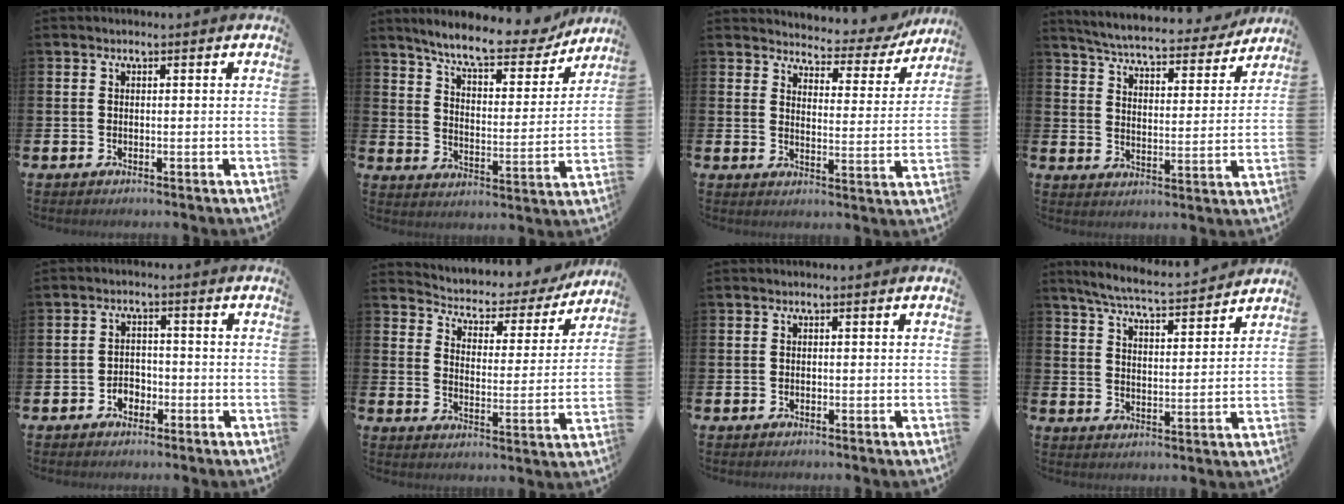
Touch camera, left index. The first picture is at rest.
{"total": 8.9, "force": [8.0, 1.8, 3.4], "torque": [-0.086, -0.052, 0.133]}
{"total": 4.2, "force": [4.0, 1.3, 0.5], "torque": [-0.019, -0.042, 0.060]}
{"total": 6.0, "force": [5.7, 0.7, 1.7], "torque": [-0.059, -0.040, 0.095]}
{"total": 2.4, "force": [-1.4, 1.7, 0.8], "torque": [-0.020, 0.005, -0.032]}
{"total": 4.0, "force": [3.6, 1.7, 0.4], "torque": [-0.035, -0.035, 0.052]}
{"total": 0.0}
{"total": 5.7, "force": [5.4, 0.2, 1.7], "torque": [-0.057, -0.038, 0.093]}